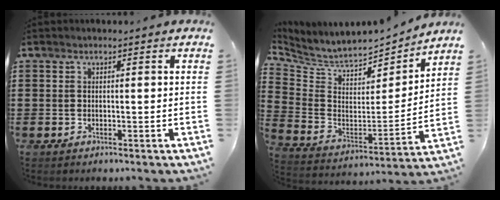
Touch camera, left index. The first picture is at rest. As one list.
[{"total": 5.8, "force": [5.4, 1.6, 1.2], "torque": [-0.058, -0.049, 0.090]}]